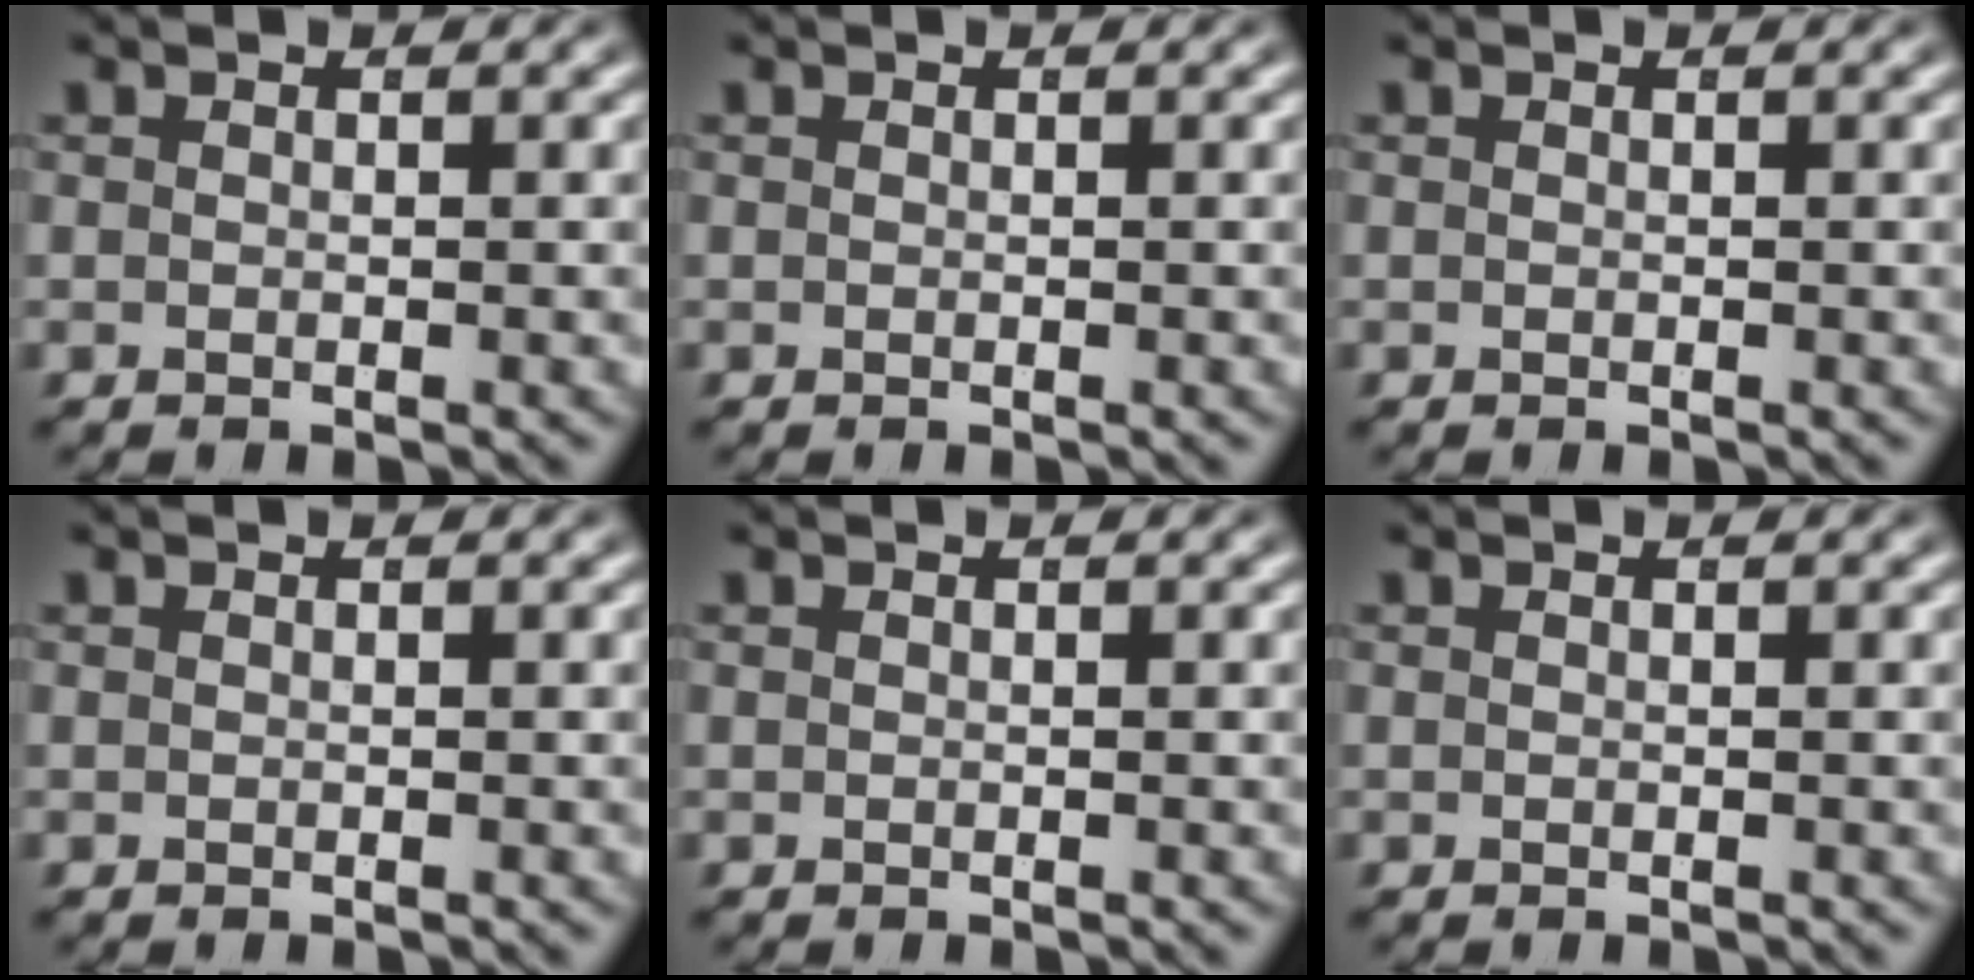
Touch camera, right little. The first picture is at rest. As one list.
[{"total": 0.0}, {"total": 0.0}, {"total": 0.0}, {"total": 0.0}, {"total": 0.0}]